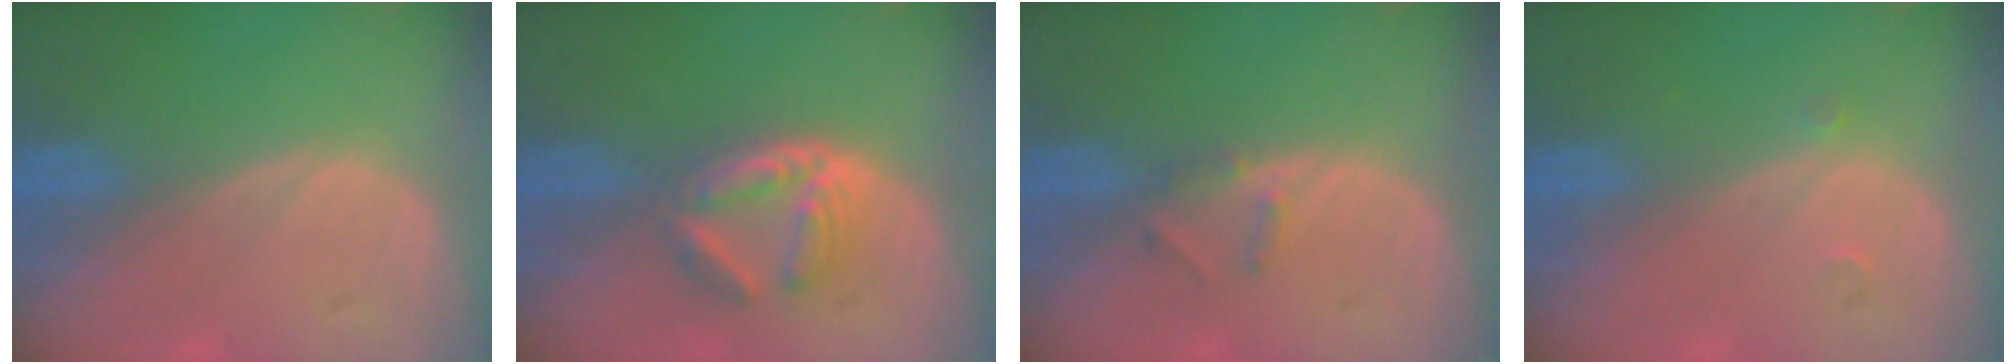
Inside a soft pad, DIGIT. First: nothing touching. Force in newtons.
{"total": 6.3, "press": 5.4, "slide": 3.2}
{"total": 1.9, "press": 1.7, "slide": 0.9}
{"total": 0.9, "press": 0.7, "slide": 0.5}